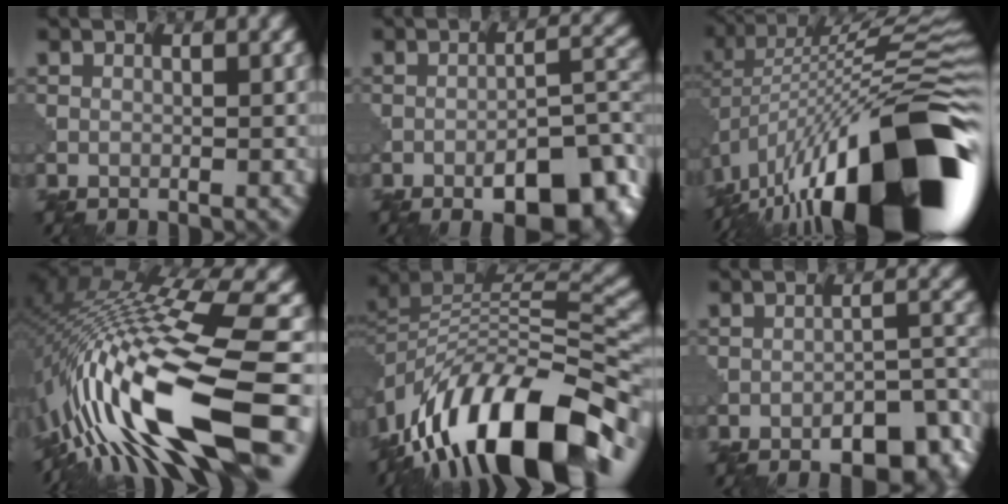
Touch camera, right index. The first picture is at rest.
{"total": 8.9, "force": [-5.0, 3.2, 6.6], "torque": [-0.082, 0.008, -0.071]}
{"total": 19.6, "force": [-8.9, 6.6, 16.1], "torque": [-0.260, 0.027, -0.159]}
{"total": 15.6, "force": [-4.6, 3.7, 14.5], "torque": [-0.268, 0.018, -0.078]}
{"total": 15.3, "force": [-8.8, 6.9, 10.4], "torque": [-0.182, 0.020, -0.152]}
{"total": 6.6, "force": [-4.3, 2.4, 4.3], "torque": [-0.051, 0.008, -0.064]}